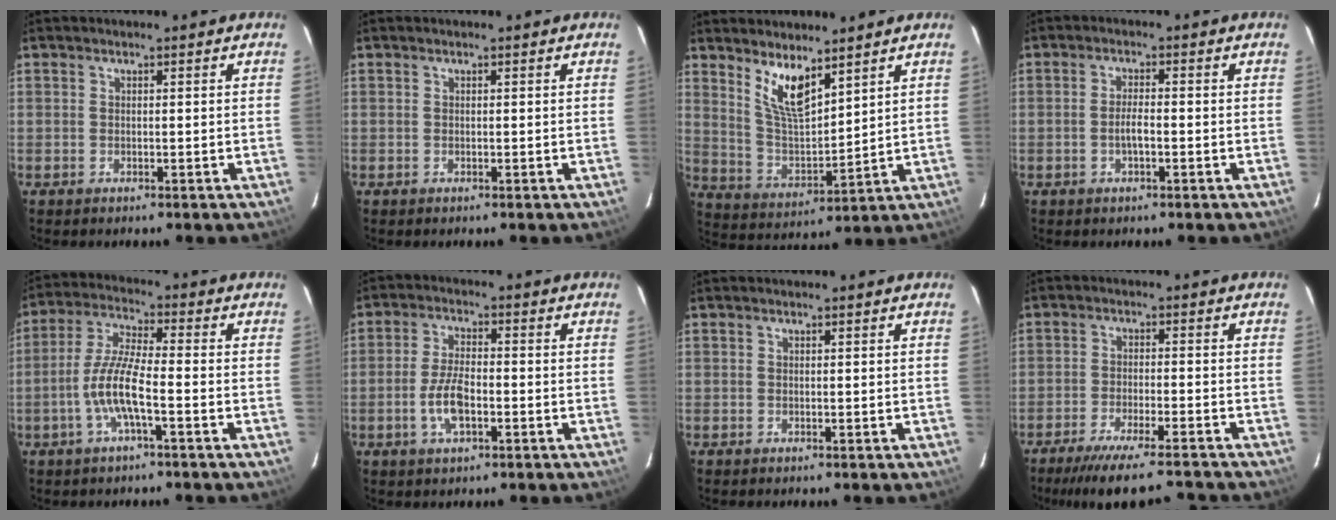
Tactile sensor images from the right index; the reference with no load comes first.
{"total": 0.0}
{"total": 9.3, "force": [6.2, 2.9, 6.2], "torque": [-0.117, -0.009, 0.131]}
{"total": 2.7, "force": [-1.0, 0.6, 2.5], "torque": [-0.047, 0.000, -0.017]}
{"total": 8.6, "force": [-3.2, 1.2, 7.9], "torque": [-0.168, 0.001, -0.061]}
{"total": 6.7, "force": [-2.4, 2.6, 5.7], "torque": [-0.120, 0.001, -0.045]}
{"total": 0.0}
{"total": 14.2, "force": [-12.5, 1.7, 6.6], "torque": [-0.134, -0.022, -0.190]}